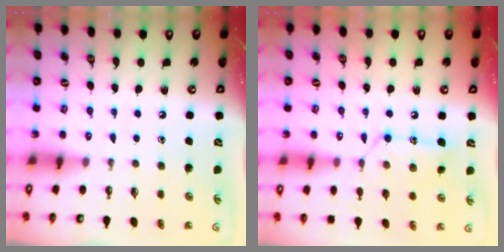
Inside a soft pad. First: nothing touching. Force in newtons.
{"total": 12.6, "press": 12.5, "slide": 0.7}